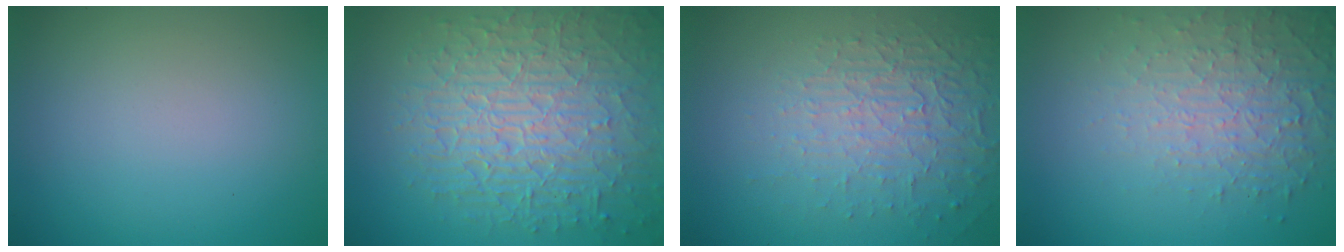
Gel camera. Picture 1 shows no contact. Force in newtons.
{"total": 10.3, "press": 6.7, "slide": 7.9}
{"total": 5.5, "press": 3.2, "slide": 4.5}
{"total": 5.2, "press": 3.3, "slide": 3.9}